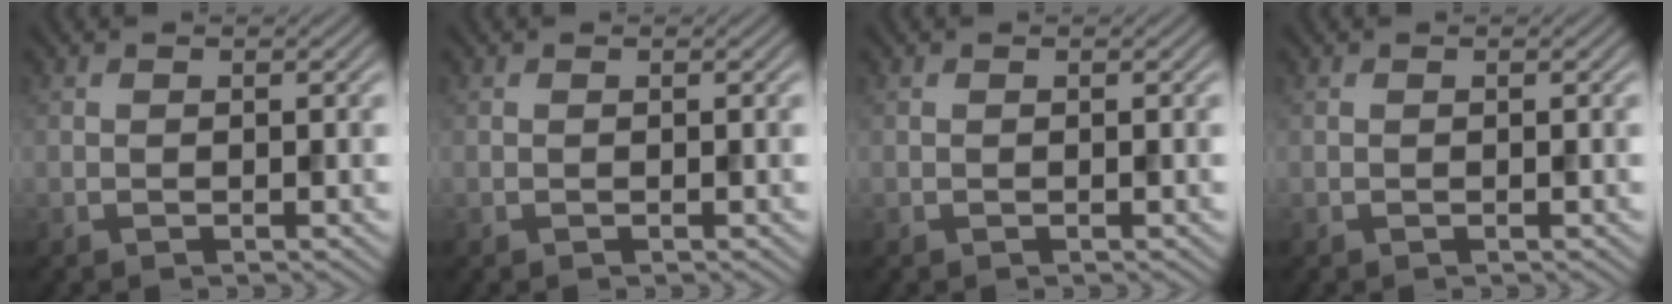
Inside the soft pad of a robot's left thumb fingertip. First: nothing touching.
{"total": 0.0}
{"total": 0.0}
{"total": 0.0}